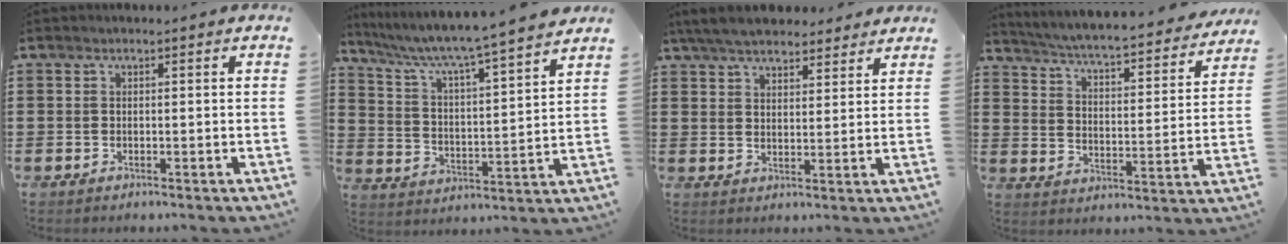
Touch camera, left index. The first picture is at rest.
{"total": 4.9, "force": [4.4, -0.5, 2.2], "torque": [-0.068, -0.043, 0.062]}
{"total": 6.1, "force": [5.5, 1.7, 2.0], "torque": [-0.057, -0.010, 0.104]}
{"total": 4.5, "force": [4.3, -0.4, 1.4], "torque": [-0.051, -0.040, 0.063]}